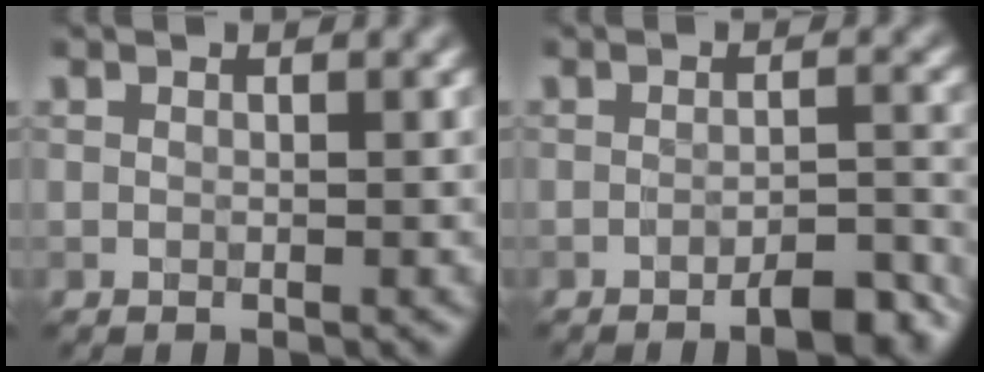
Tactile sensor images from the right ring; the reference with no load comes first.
{"total": 4.3, "force": [-2.8, 1.0, 3.0], "torque": [-0.041, 0.002, -0.040]}